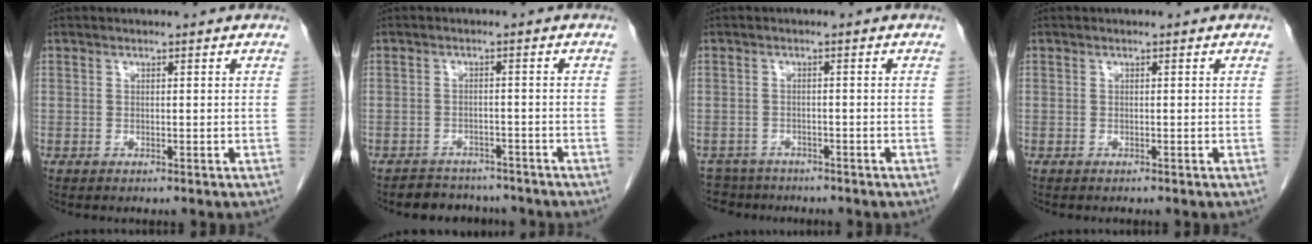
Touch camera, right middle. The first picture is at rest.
{"total": 5.9, "force": [-5.3, 2.5, 0.3], "torque": [0.003, 0.008, -0.069]}
{"total": 4.9, "force": [-4.3, 2.3, -0.5], "torque": [0.012, 0.001, -0.071]}
{"total": 0.0}